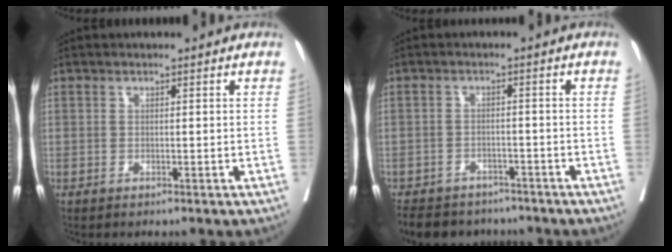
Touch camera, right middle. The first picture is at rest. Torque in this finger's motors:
{"motor_torque": [1.07, -1.06, 0.52, 0.12]}